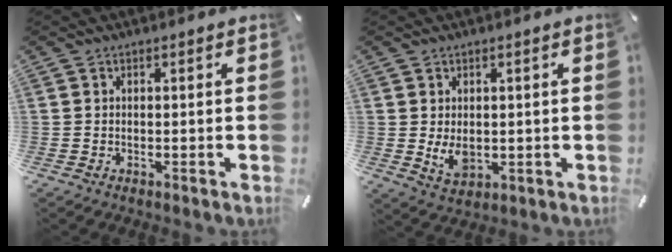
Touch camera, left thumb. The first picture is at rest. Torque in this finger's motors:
{"motor_torque": [0.93, 1.12, 0.46, -0.44, 0.21]}